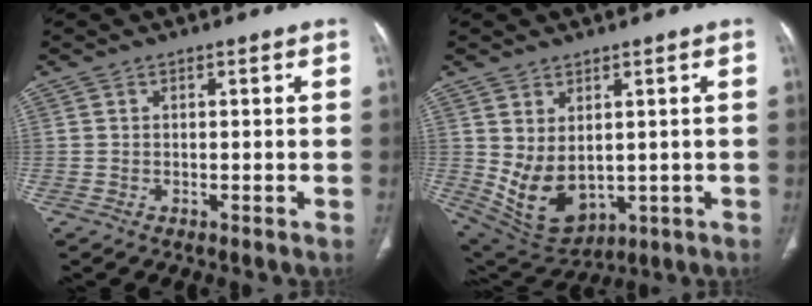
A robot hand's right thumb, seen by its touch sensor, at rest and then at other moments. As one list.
[{"total": 10.2, "force": [0.3, 6.6, 7.8], "torque": [-0.128, -0.012, 0.041]}]